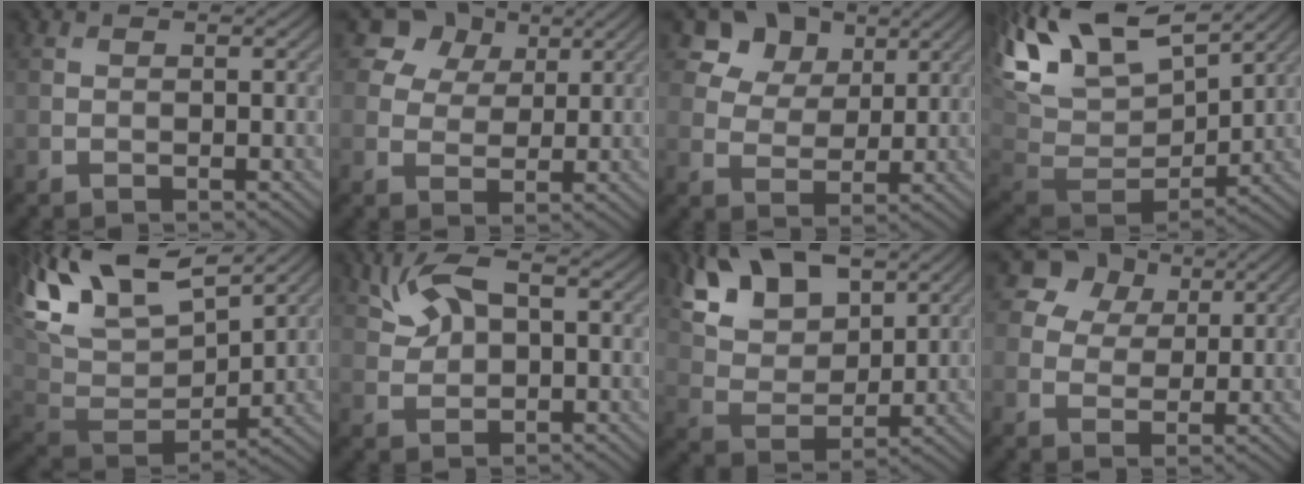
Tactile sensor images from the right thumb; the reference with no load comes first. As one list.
[{"total": 6.8, "force": [3.9, 4.9, 2.6], "torque": [-0.072, -0.003, 0.073]}, {"total": 8.2, "force": [4.9, 5.7, 3.2], "torque": [-0.084, -0.014, 0.103]}, {"total": 17.1, "force": [7.4, 9.1, 12.5], "torque": [-0.262, 0.011, 0.164]}, {"total": 17.6, "force": [9.2, 8.5, 12.3], "torque": [-0.275, 0.023, 0.175]}, {"total": 5.9, "force": [2.1, 3.3, 4.4], "torque": [-0.097, 0.011, 0.035]}, {"total": 12.9, "force": [8.3, 6.3, 7.7], "torque": [-0.178, 0.015, 0.137]}, {"total": 8.1, "force": [4.5, 6.0, 3.0], "torque": [-0.087, 0.006, 0.081]}]